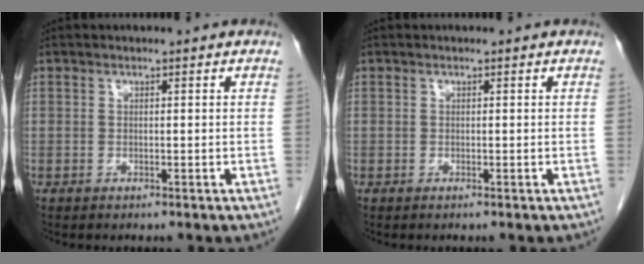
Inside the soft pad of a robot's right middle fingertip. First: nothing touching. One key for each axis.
{"total": 0.0}